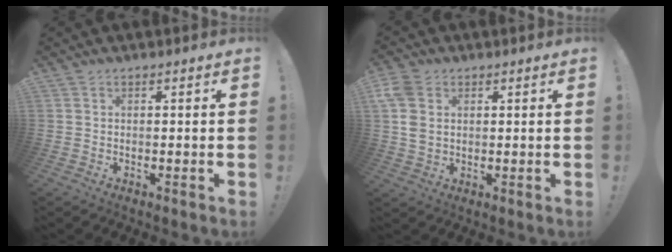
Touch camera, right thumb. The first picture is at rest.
{"total": 7.9, "force": [2.3, 6.0, 4.6], "torque": [-0.095, -0.004, 0.046]}